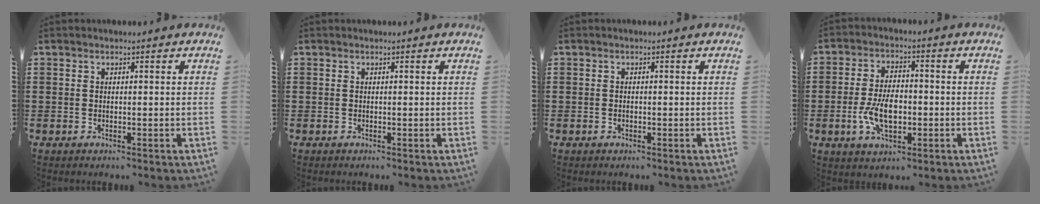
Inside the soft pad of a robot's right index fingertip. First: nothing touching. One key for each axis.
{"total": 0.0}
{"total": 0.0}
{"total": 7.4, "fx": -1.4, "fy": 4.0, "fz": 6.1, "tx": -0.133, "ty": 0.001, "tz": -0.029}